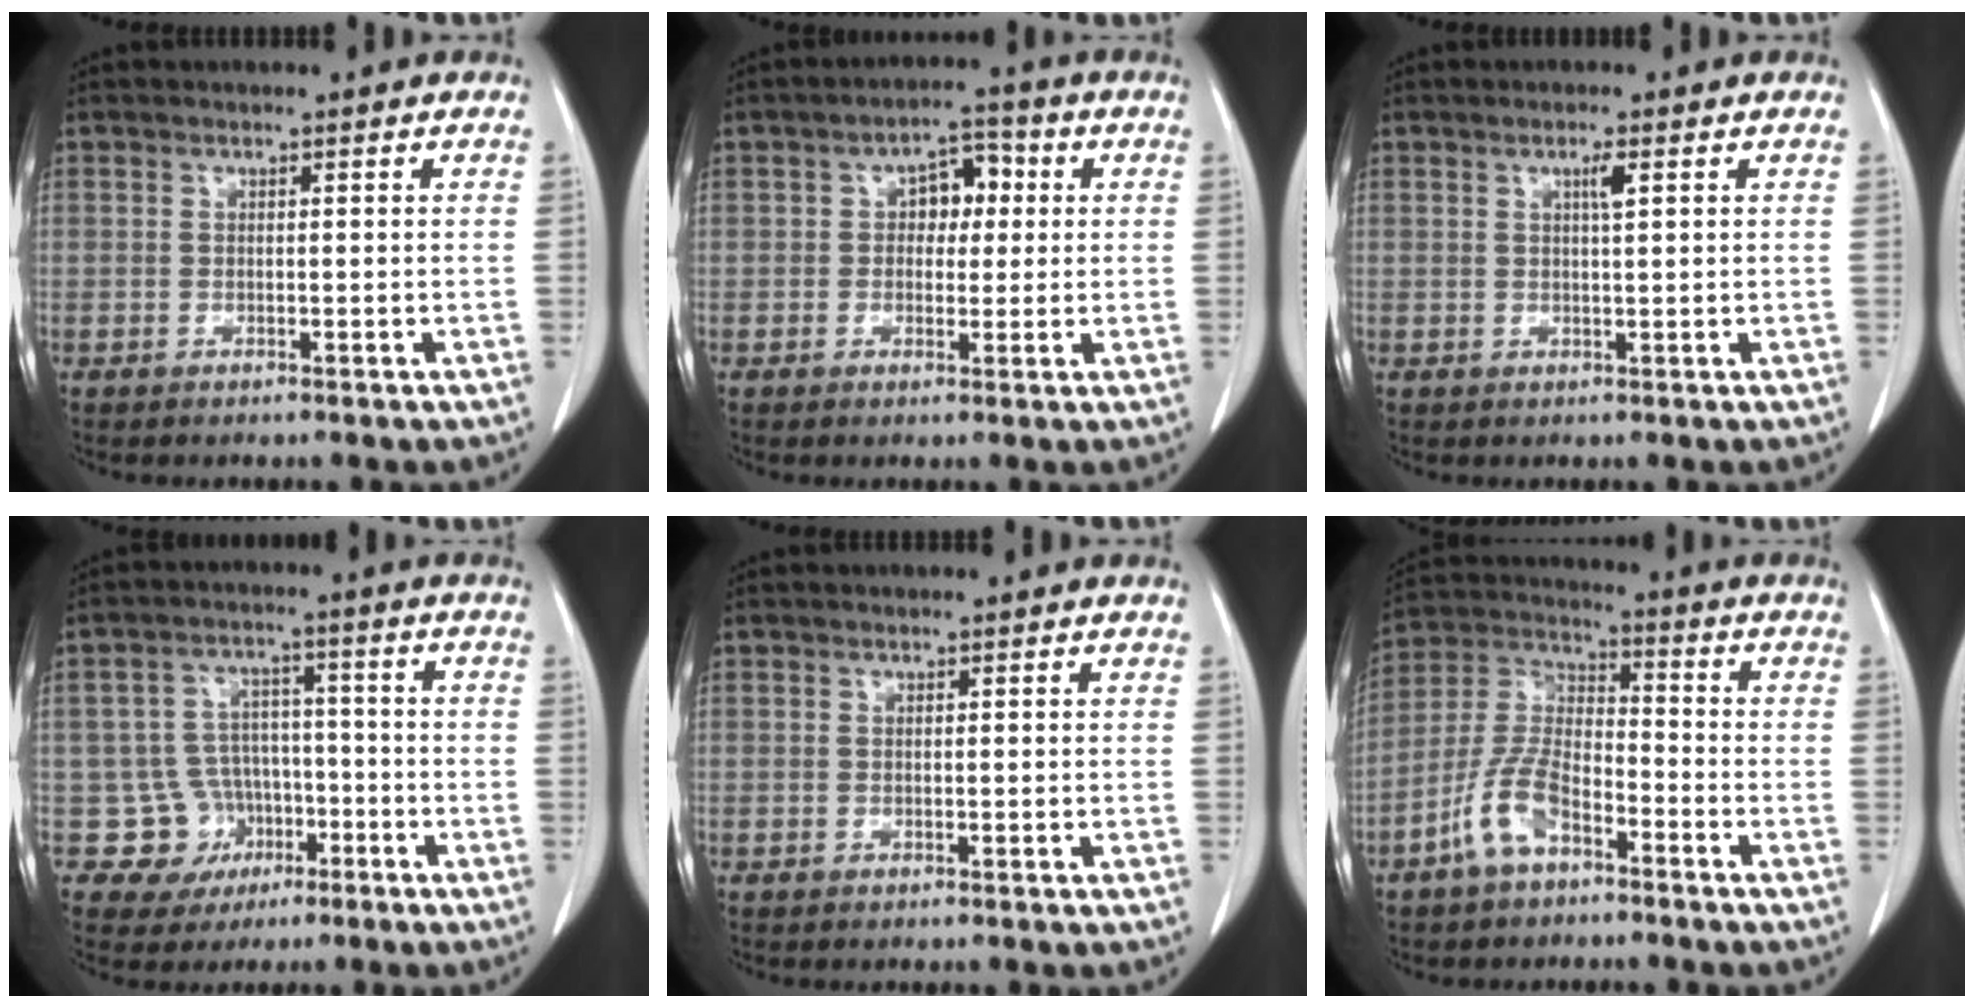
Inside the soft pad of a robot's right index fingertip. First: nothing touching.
{"total": 5.2, "force": [0.9, 3.2, 4.0], "torque": [-0.057, 0.021, 0.012]}
{"total": 1.8, "force": [0.7, 0.0, 1.6], "torque": [-0.030, 0.000, 0.012]}
{"total": 7.7, "force": [-2.8, 7.1, 0.4], "torque": [0.004, 0.017, -0.036]}
{"total": 0.0}
{"total": 9.8, "force": [-5.6, 4.4, 6.7], "torque": [-0.154, 0.012, -0.113]}